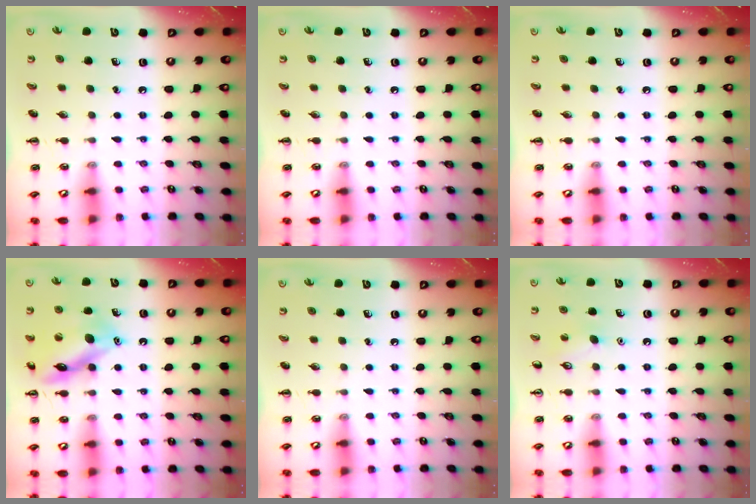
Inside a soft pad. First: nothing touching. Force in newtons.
{"total": 0.0}
{"total": 0.0}
{"total": 13.4, "press": 13.3, "slide": 0.8}
{"total": 0.0}
{"total": 6.6, "press": 6.3, "slide": 1.8}